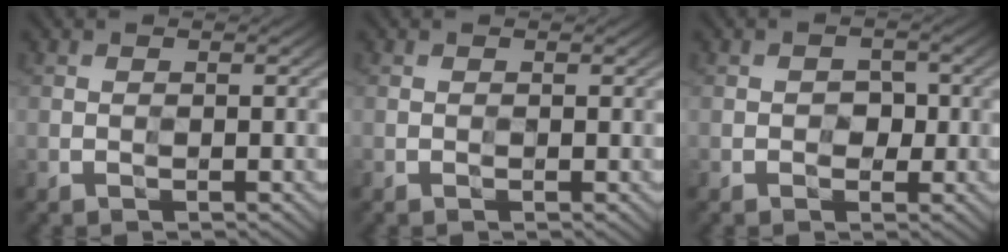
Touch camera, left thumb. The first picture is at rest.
{"total": 0.0}
{"total": 2.4, "force": [-0.2, 2.1, 1.0], "torque": [-0.004, 0.001, -0.005]}